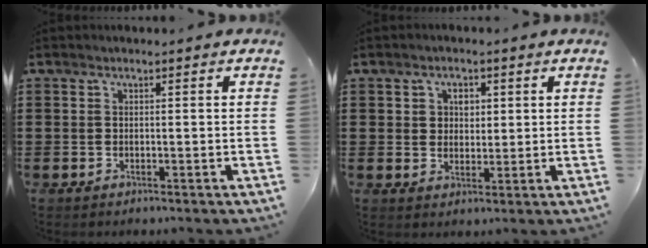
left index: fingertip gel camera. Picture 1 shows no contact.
{"total": 2.8, "force": [1.1, 2.4, 1.0], "torque": [-0.023, 0.007, 0.016]}